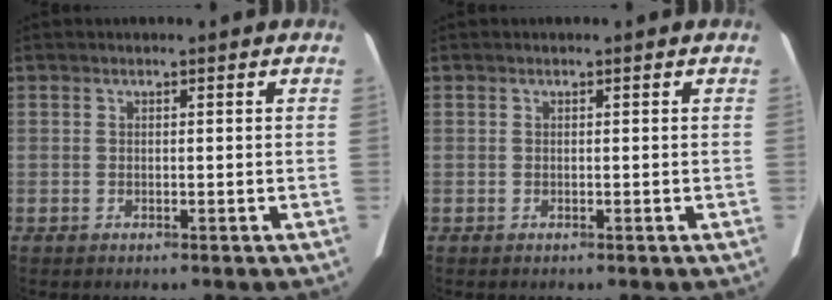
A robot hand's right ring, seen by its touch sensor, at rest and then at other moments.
{"total": 0.0}